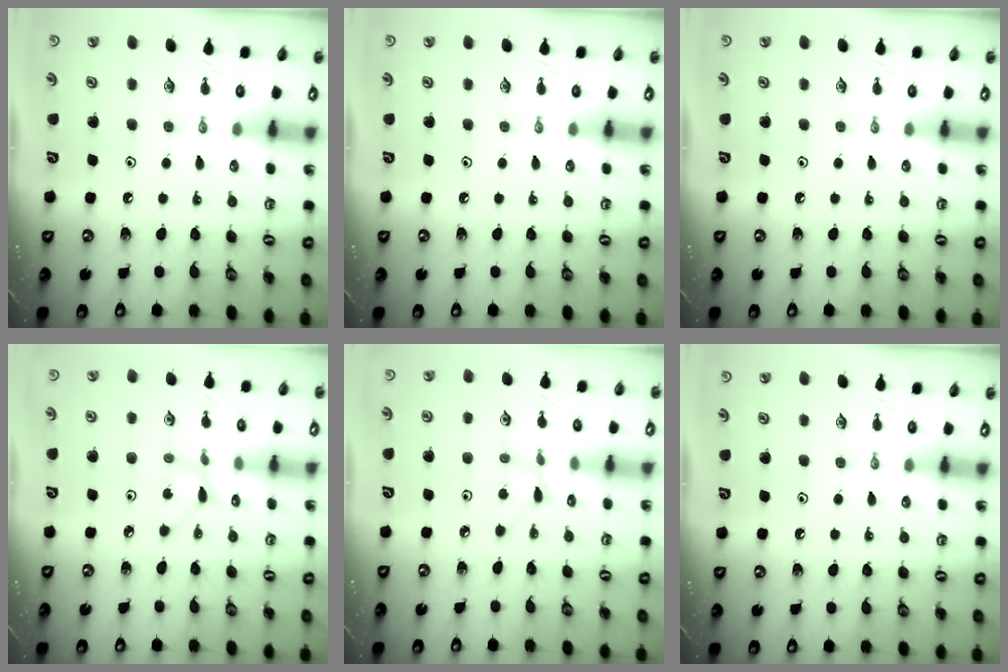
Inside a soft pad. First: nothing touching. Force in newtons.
{"total": 0.0}
{"total": 0.0}
{"total": 2.5, "press": 2.4, "slide": 0.3}
{"total": 3.0, "press": 3.0, "slide": 0.4}
{"total": 0.0}